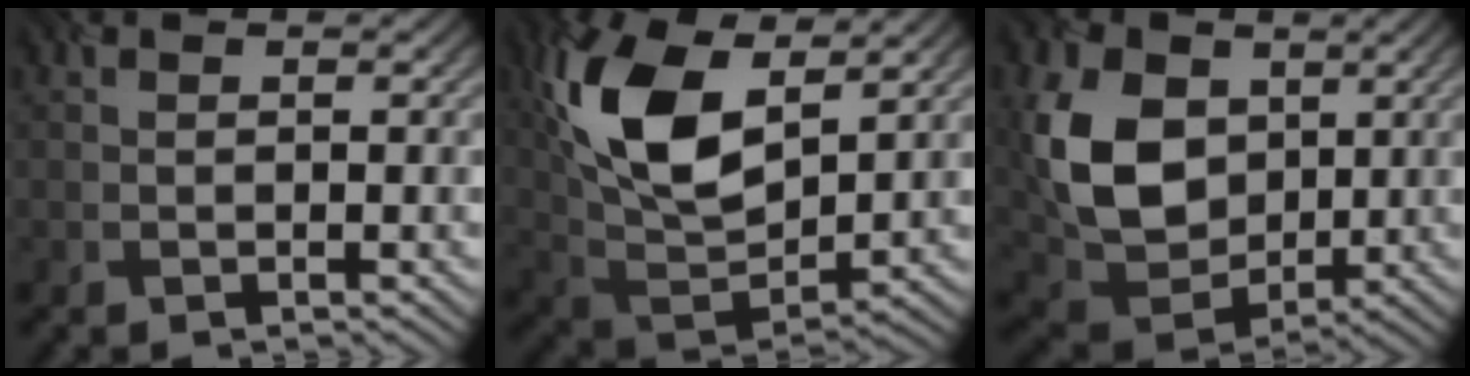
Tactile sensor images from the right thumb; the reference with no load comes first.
{"total": 12.5, "force": [5.0, 6.5, 9.5], "torque": [-0.234, 0.012, 0.108]}
{"total": 10.6, "force": [2.0, 8.3, 6.2], "torque": [-0.170, 0.005, 0.042]}